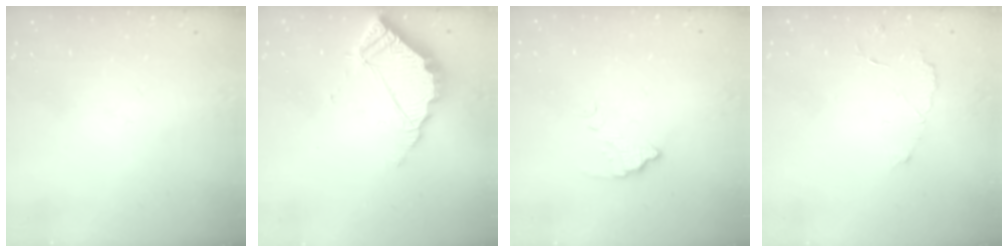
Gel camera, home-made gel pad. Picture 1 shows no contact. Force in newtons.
{"total": 6.6, "press": 6.6, "slide": 0.2}
{"total": 4.8, "press": 4.8, "slide": 0.3}
{"total": 3.5, "press": 3.4, "slide": 0.2}